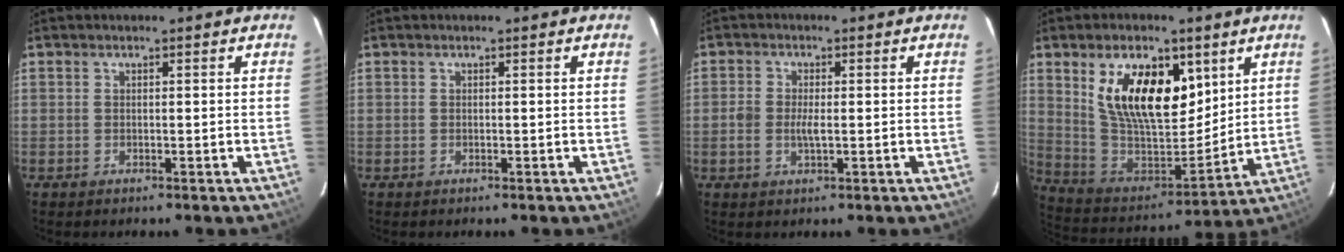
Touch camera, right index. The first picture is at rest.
{"total": 0.0}
{"total": 3.2, "force": [-0.5, 1.5, 2.8], "torque": [-0.059, 0.002, -0.012]}
{"total": 18.7, "force": [8.0, 9.6, 13.9], "torque": [-0.260, 0.005, 0.159]}